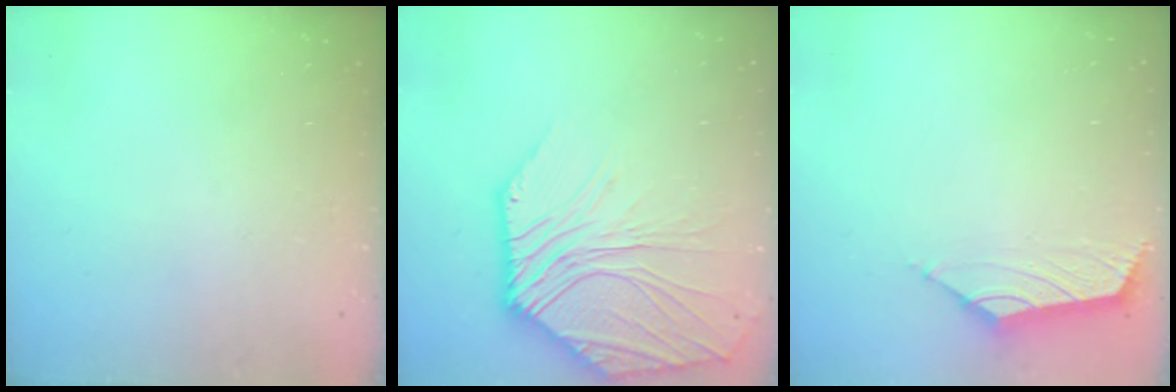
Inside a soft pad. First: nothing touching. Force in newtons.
{"total": 12.2, "press": 12.0, "slide": 1.9}
{"total": 1.6, "press": 1.4, "slide": 0.7}